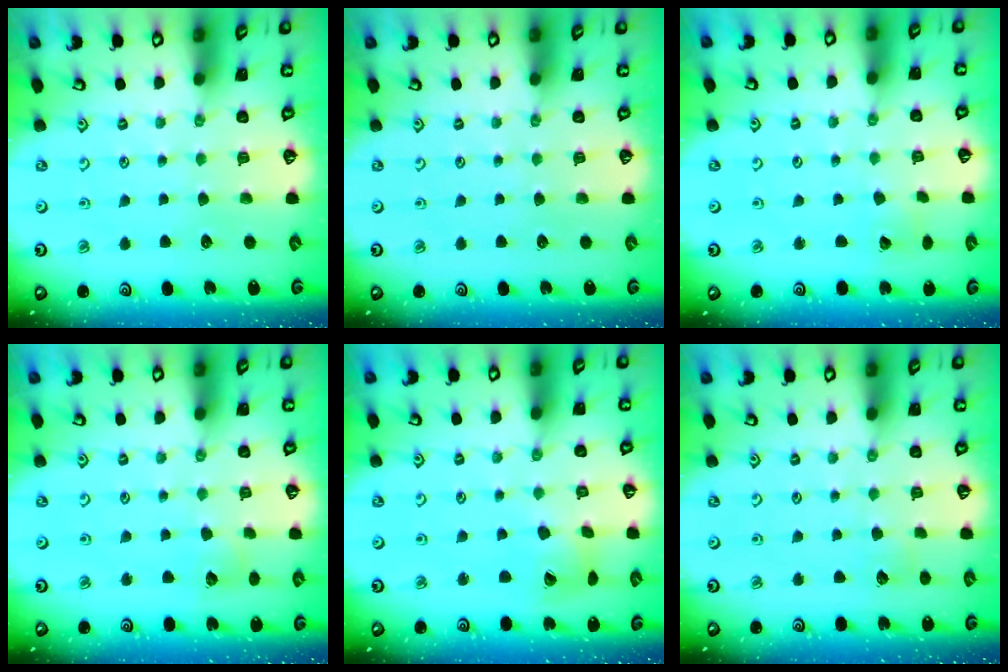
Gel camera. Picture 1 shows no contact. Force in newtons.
{"total": 0.0}
{"total": 2.8, "press": 2.8, "slide": 0.4}
{"total": 5.7, "press": 5.6, "slide": 0.5}
{"total": 8.8, "press": 8.8, "slide": 1.1}
{"total": 2.9, "press": 2.9, "slide": 0.3}